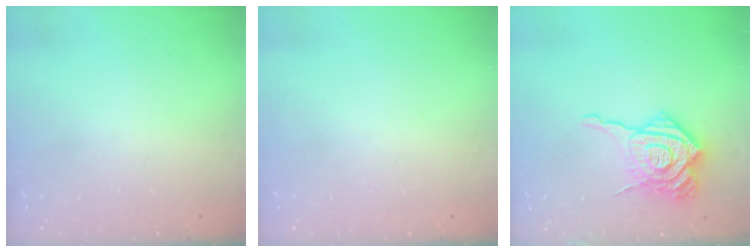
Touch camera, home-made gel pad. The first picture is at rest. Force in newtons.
{"total": 0.0}
{"total": 19.3, "press": 19.2, "slide": 2.0}